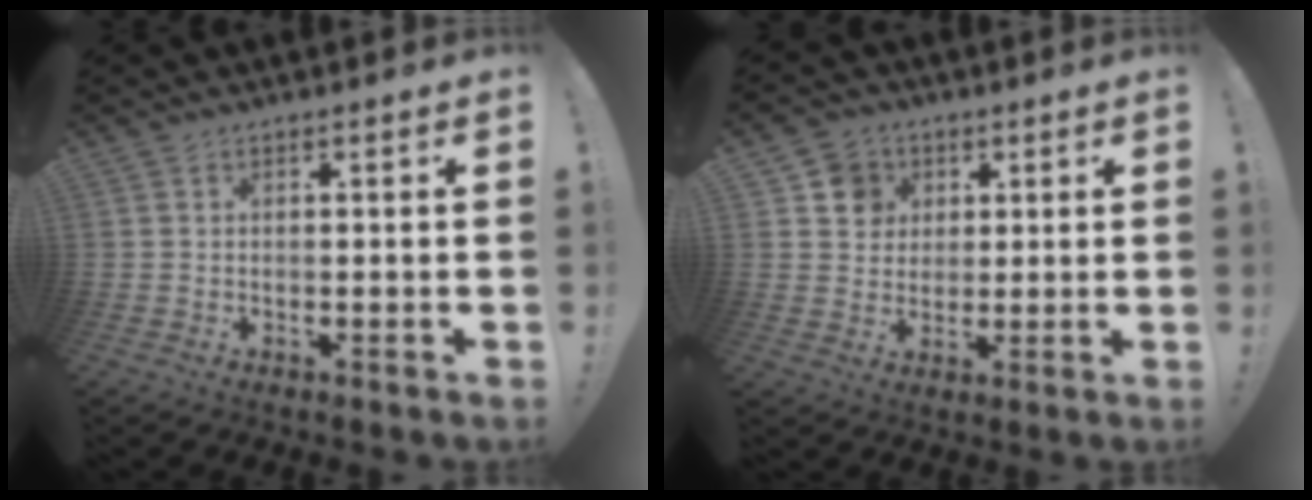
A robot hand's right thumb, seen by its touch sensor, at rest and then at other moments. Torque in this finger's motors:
{"motor_torque": [0.20, 0.97, 0.18, 0.06, -0.03]}